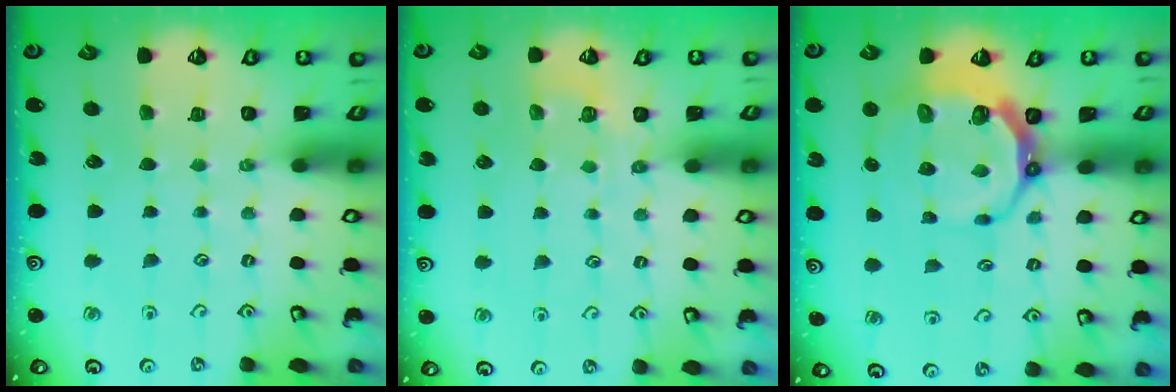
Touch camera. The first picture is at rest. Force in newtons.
{"total": 3.4, "press": 2.8, "slide": 1.9}
{"total": 9.4, "press": 8.6, "slide": 3.9}